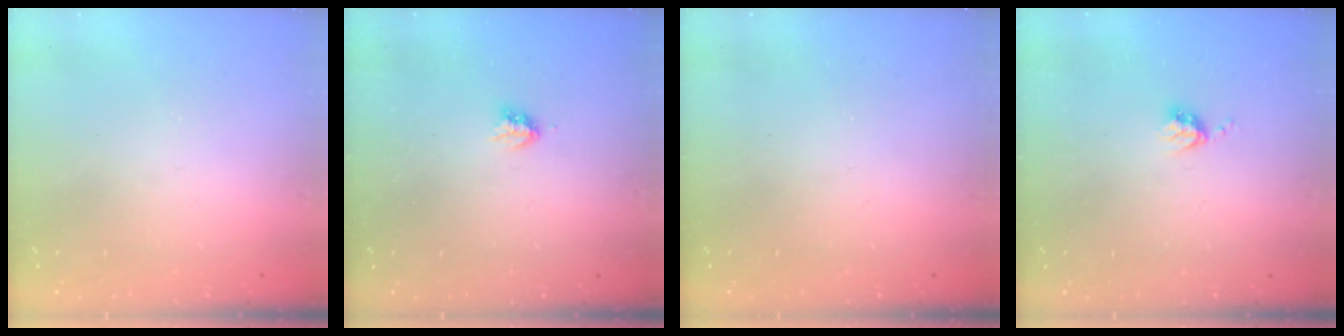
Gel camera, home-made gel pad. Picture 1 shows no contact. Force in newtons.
{"total": 2.9, "press": 2.9, "slide": 0.5}
{"total": 0.0}
{"total": 3.6, "press": 3.6, "slide": 0.4}